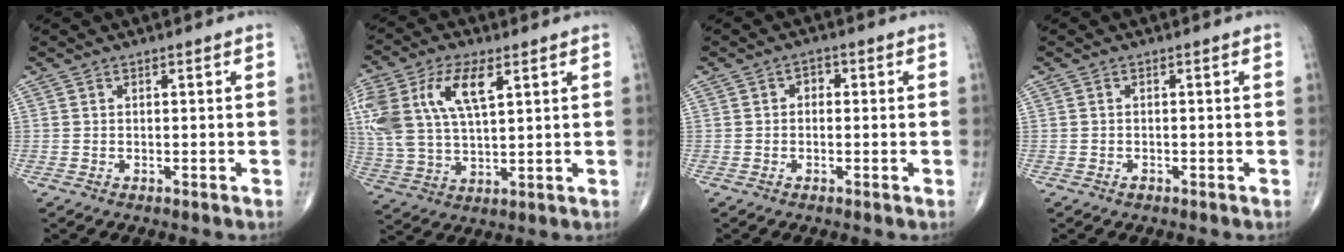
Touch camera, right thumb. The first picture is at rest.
{"total": 17.6, "force": [6.4, 8.6, 13.9], "torque": [-0.313, 0.002, 0.125]}
{"total": 1.8, "force": [0.0, 1.4, 1.2], "torque": [0.000, 0.007, -0.009]}
{"total": 0.7, "force": [-0.5, 0.4, 0.3], "torque": [-0.001, 0.002, -0.010]}